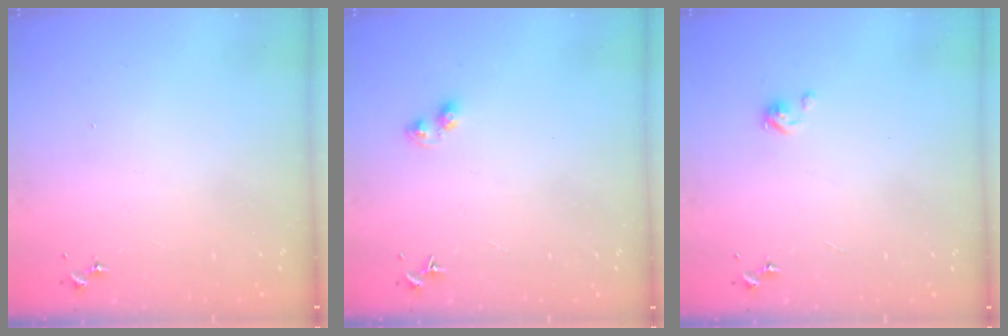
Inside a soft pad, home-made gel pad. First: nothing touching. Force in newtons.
{"total": 3.3, "press": 3.3, "slide": 0.4}
{"total": 2.9, "press": 2.9, "slide": 0.2}